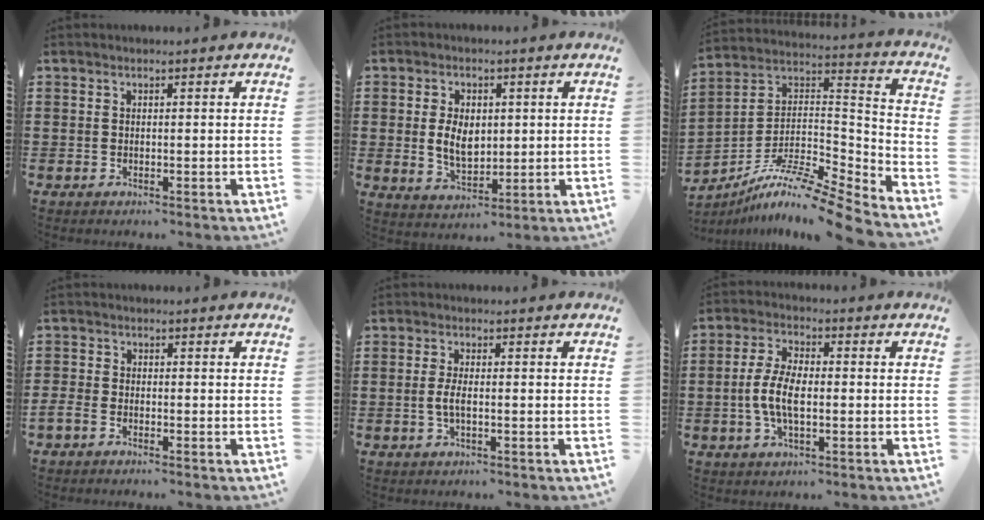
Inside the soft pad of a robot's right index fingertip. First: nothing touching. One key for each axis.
{"total": 5.9, "fx": 0.4, "fy": 3.9, "fz": 4.4, "tx": -0.076, "ty": 0.008, "tz": 0.003}
{"total": 10.3, "fx": -8.4, "fy": 0.8, "fz": 5.9, "tx": -0.102, "ty": 0.007, "tz": -0.167}
{"total": 1.7, "fx": -1.6, "fy": 0.3, "fz": 0.5, "tx": -0.020, "ty": 0.000, "tz": -0.033}
{"total": 2.8, "fx": -0.6, "fy": 0.6, "fz": 2.6, "tx": -0.062, "ty": -0.005, "tz": -0.017}
{"total": 6.6, "fx": -1.1, "fy": 3.0, "fz": 5.8, "tx": -0.145, "ty": -0.007, "tz": -0.031}